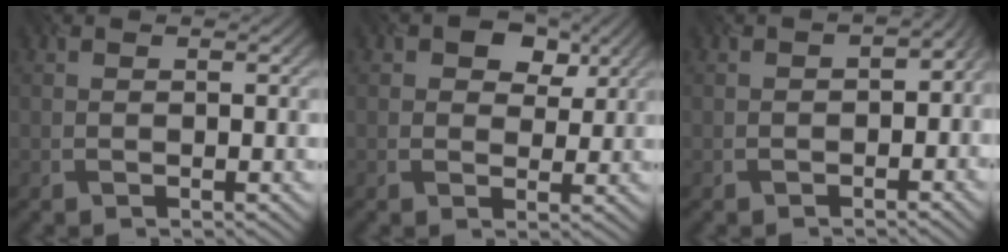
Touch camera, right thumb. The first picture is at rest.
{"total": 4.1, "force": [2.0, 2.9, 2.2], "torque": [-0.029, 0.001, 0.030]}
{"total": 3.8, "force": [-1.8, 2.0, 2.7], "torque": [-0.024, -0.005, -0.012]}